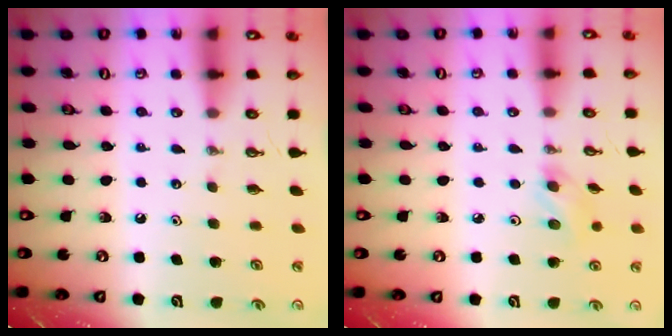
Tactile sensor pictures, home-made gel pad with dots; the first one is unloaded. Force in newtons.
{"total": 4.6, "press": 4.6, "slide": 0.4}